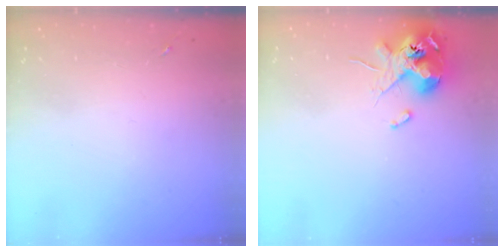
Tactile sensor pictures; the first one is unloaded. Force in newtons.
{"total": 12.1, "press": 11.9, "slide": 2.2}